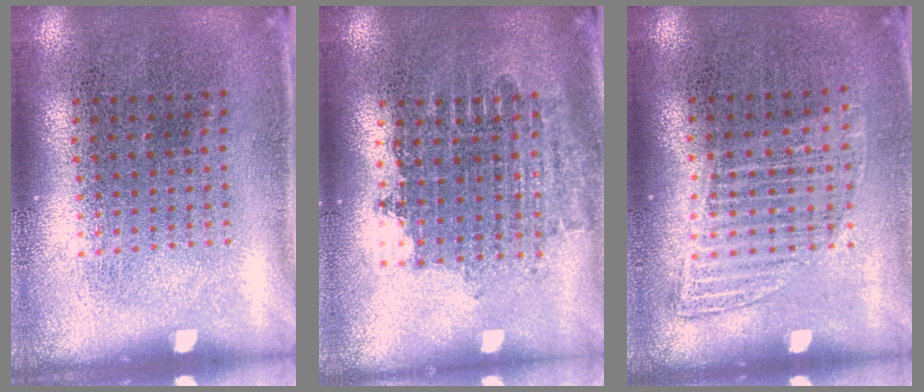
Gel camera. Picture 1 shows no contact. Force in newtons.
{"total": 1.8, "press": 1.4, "slide": 1.1}
{"total": 1.1, "press": 1.0, "slide": 0.5}